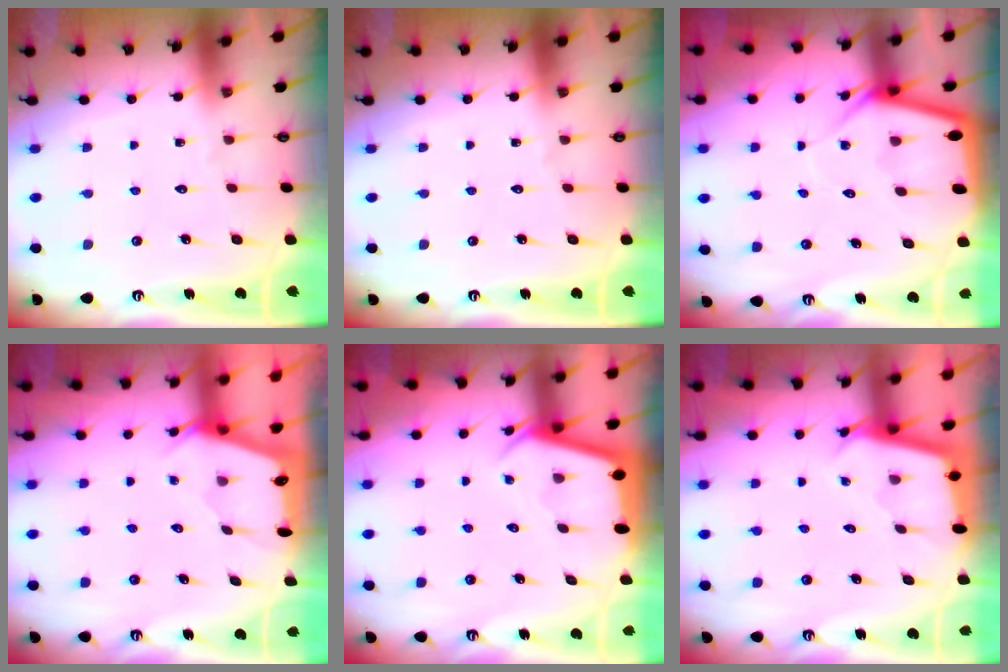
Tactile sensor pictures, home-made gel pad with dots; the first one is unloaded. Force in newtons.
{"total": 0.0}
{"total": 6.0, "press": 5.9, "slide": 0.5}
{"total": 2.3, "press": 2.2, "slide": 0.3}
{"total": 3.1, "press": 3.1, "slide": 0.4}
{"total": 2.4, "press": 2.4, "slide": 0.1}